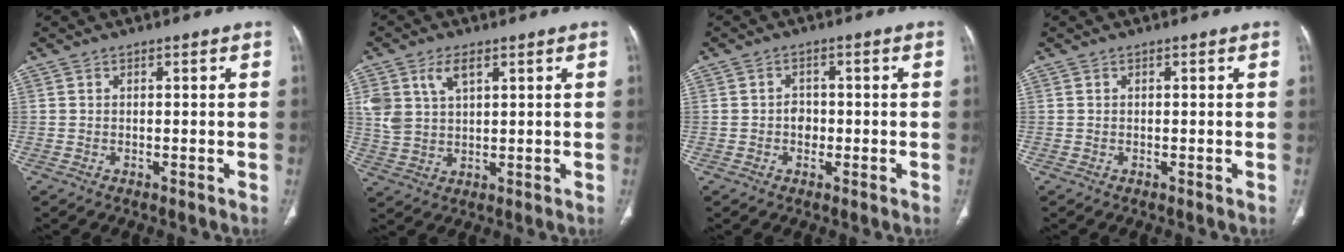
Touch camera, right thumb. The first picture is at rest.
{"total": 7.0, "force": [3.3, 3.9, 4.9], "torque": [-0.095, -0.009, 0.072]}
{"total": 2.6, "force": [-0.5, 2.1, 1.4], "torque": [-0.008, 0.007, -0.010]}
{"total": 0.0}